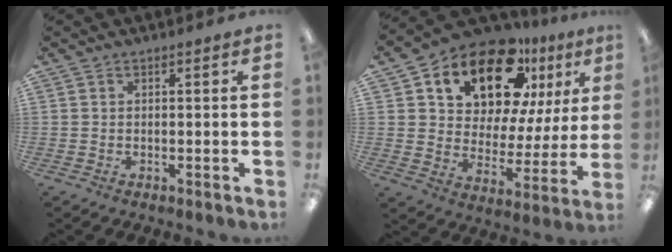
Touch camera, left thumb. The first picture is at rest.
{"total": 18.2, "force": [13.7, 8.3, 8.7], "torque": [-0.146, -0.093, 0.236]}